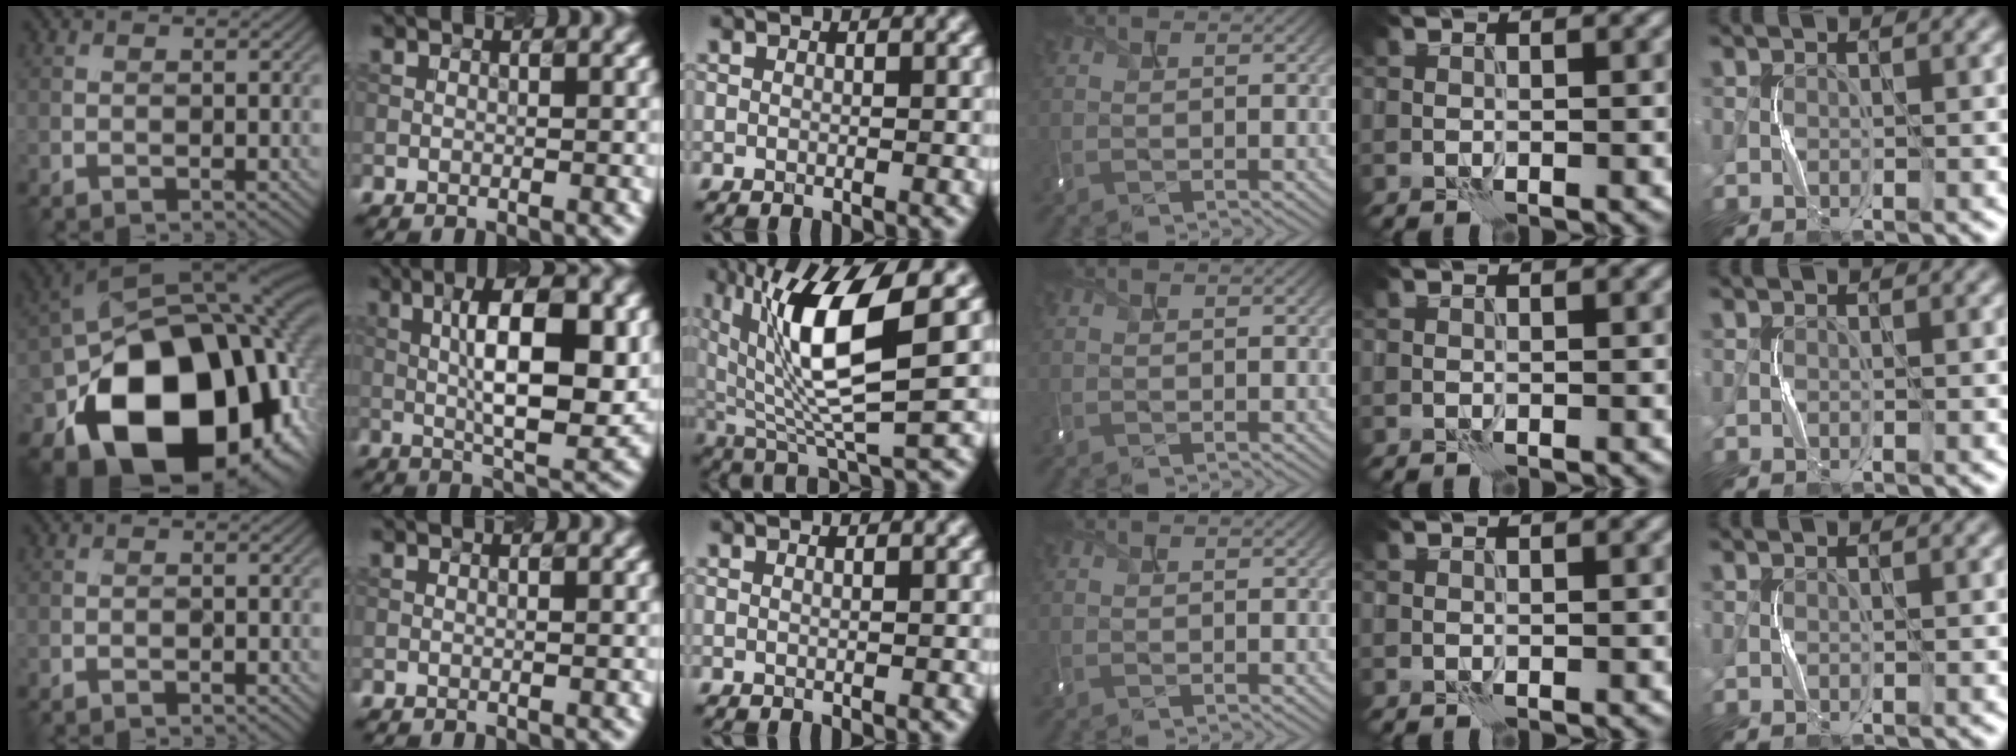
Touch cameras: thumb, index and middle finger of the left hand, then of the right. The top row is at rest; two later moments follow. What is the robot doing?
{"motion": "shake", "object": "tambourine"}